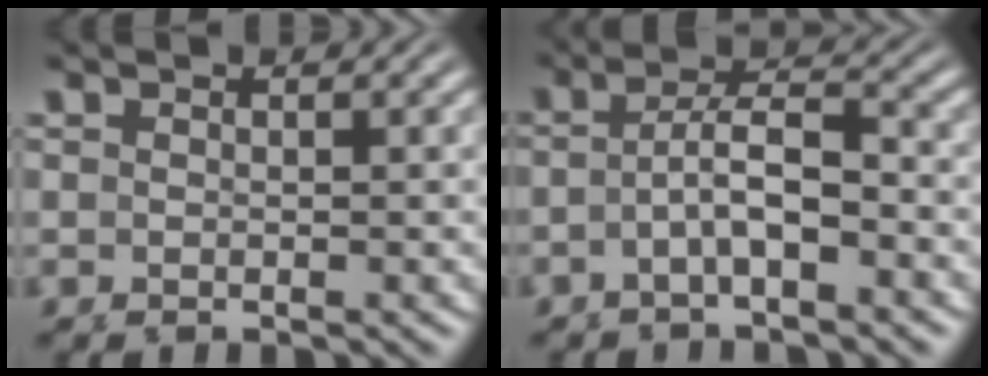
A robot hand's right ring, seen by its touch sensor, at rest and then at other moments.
{"total": 3.3, "force": [-0.9, 1.0, 3.0], "torque": [-0.057, -0.006, -0.013]}